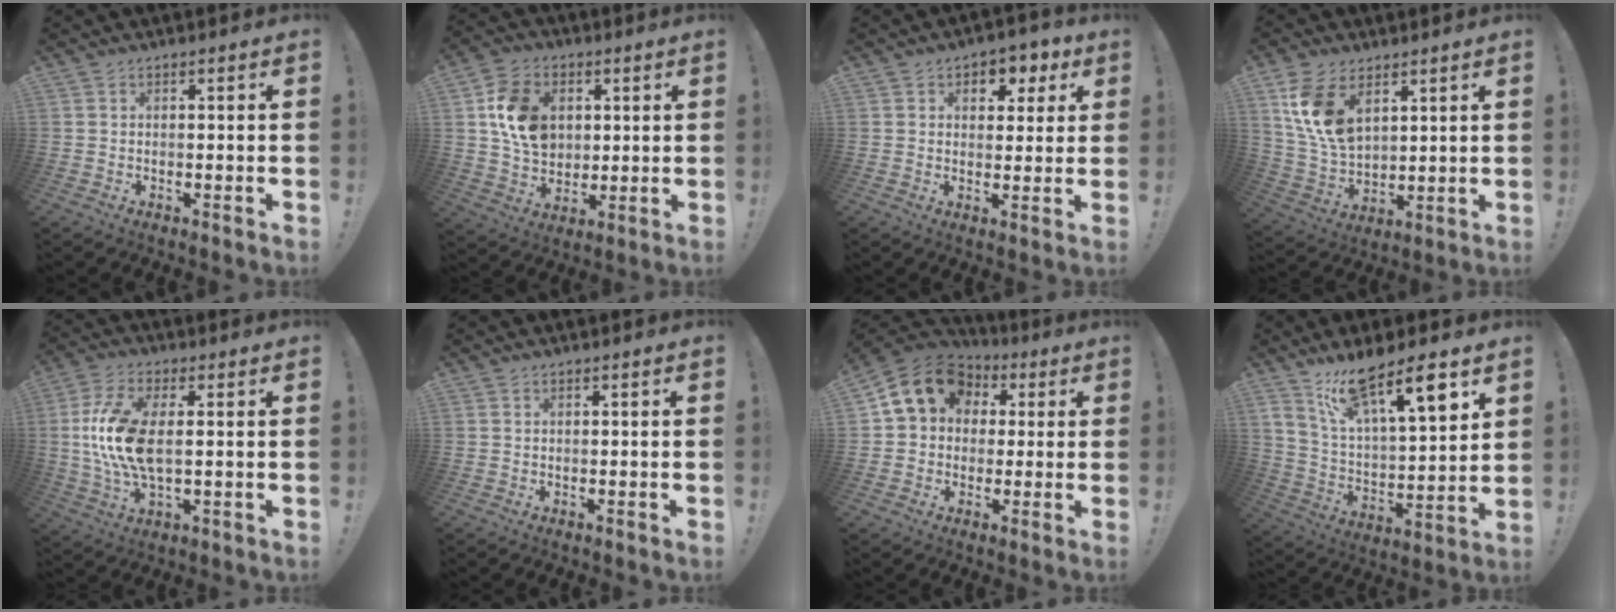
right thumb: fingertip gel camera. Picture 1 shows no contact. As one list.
[{"total": 14.8, "force": [3.5, 11.6, 8.5], "torque": [-0.124, 0.002, 0.074]}, {"total": 5.7, "force": [2.2, 4.6, 2.5], "torque": [-0.021, -0.012, 0.036]}, {"total": 13.8, "force": [6.8, 8.4, 8.4], "torque": [-0.167, -0.035, 0.130]}, {"total": 14.8, "force": [1.2, 7.1, 12.9], "torque": [-0.235, -0.008, 0.021]}, {"total": 0.0}, {"total": 12.9, "force": [3.9, 10.5, 6.4], "torque": [-0.089, -0.003, 0.078]}, {"total": 15.3, "force": [11.0, 3.4, 10.1], "torque": [-0.169, -0.071, 0.180]}]